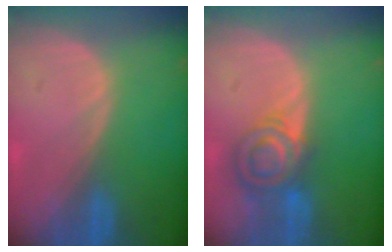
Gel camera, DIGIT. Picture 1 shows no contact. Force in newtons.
{"total": 7.3, "press": 6.3, "slide": 3.8}